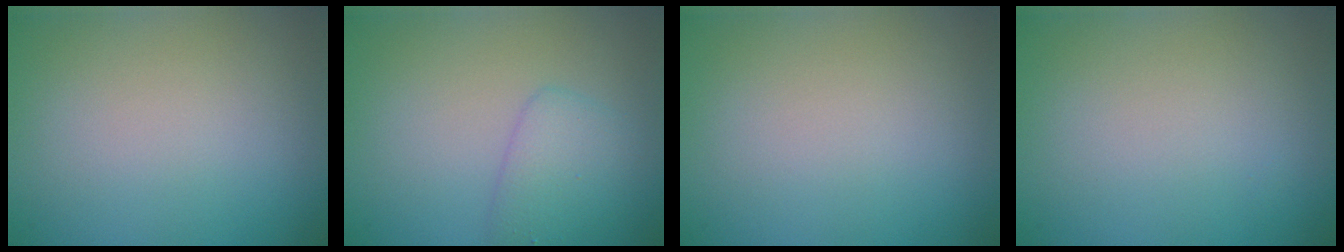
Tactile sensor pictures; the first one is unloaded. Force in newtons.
{"total": 2.3, "press": 2.3, "slide": 0.2}
{"total": 0.0}
{"total": 0.0}